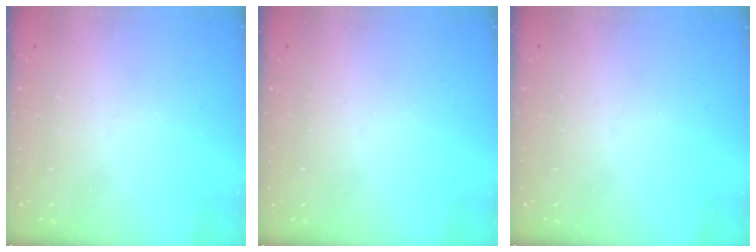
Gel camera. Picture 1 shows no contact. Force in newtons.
{"total": 0.0}
{"total": 0.0}